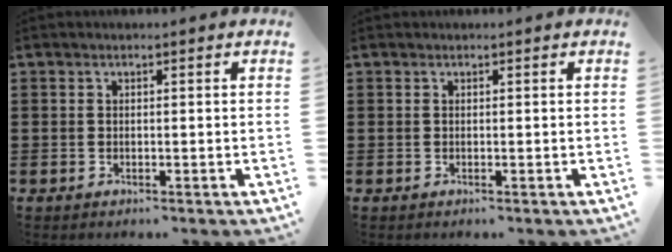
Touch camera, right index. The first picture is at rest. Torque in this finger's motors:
{"motor_torque": [-0.03, 0.29, 0.00, 0.00]}